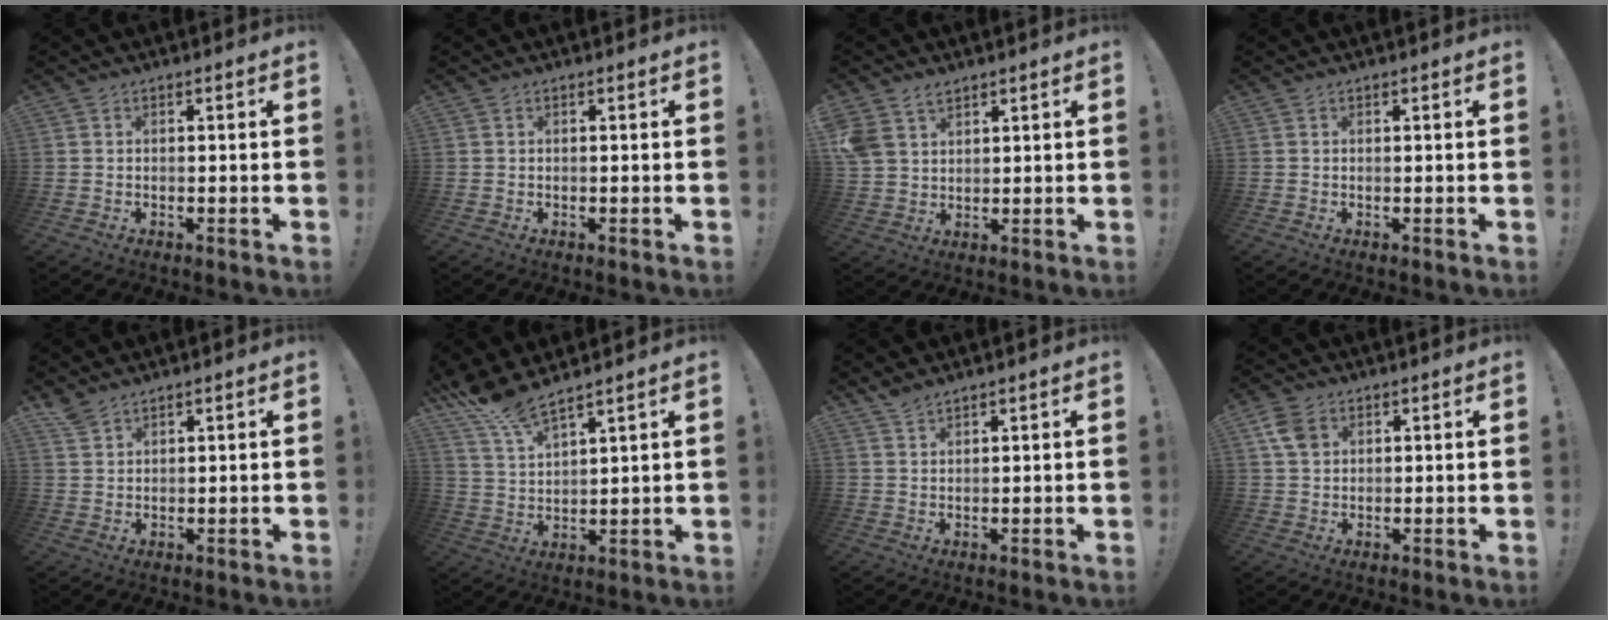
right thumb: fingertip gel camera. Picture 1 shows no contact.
{"total": 0.0}
{"total": 6.9, "force": [4.4, 4.7, 2.6], "torque": [-0.055, -0.011, 0.092]}
{"total": 0.0}
{"total": 3.4, "force": [2.8, 1.1, 1.4], "torque": [-0.032, -0.015, 0.056]}
{"total": 8.7, "force": [7.8, 0.9, 3.7], "torque": [-0.082, -0.050, 0.145]}
{"total": 2.7, "force": [2.3, 0.5, 1.3], "torque": [-0.024, -0.011, 0.041]}
{"total": 6.1, "force": [2.3, 4.5, 3.3], "torque": [-0.051, 0.003, 0.048]}